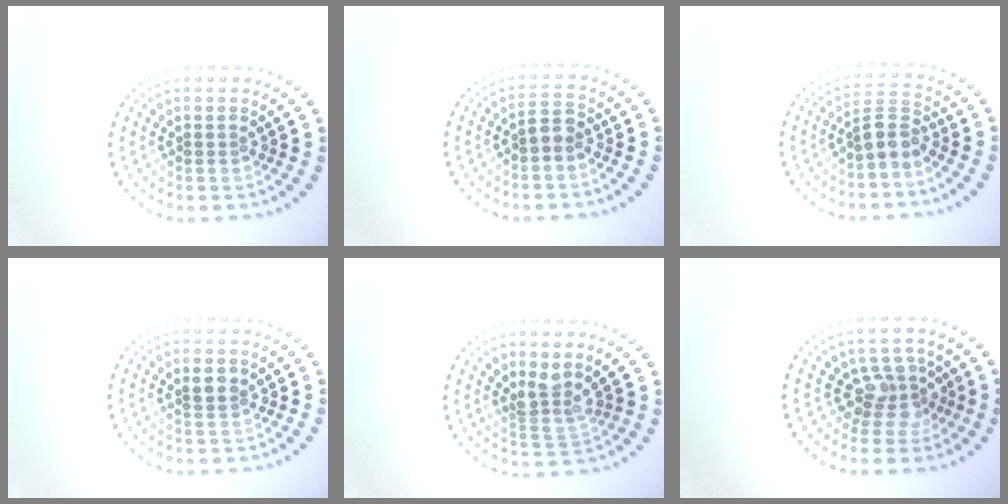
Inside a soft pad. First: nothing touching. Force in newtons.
{"total": 1.6, "press": 1.5, "slide": 0.5}
{"total": 2.8, "press": 2.2, "slide": 1.6}
{"total": 1.6, "press": 1.5, "slide": 0.6}
{"total": 2.6, "press": 1.9, "slide": 1.7}
{"total": 3.1, "press": 2.6, "slide": 1.6}